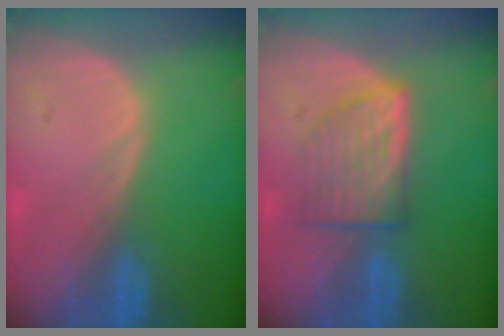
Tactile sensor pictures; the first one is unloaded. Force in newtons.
{"total": 6.3, "press": 6.0, "slide": 1.7}